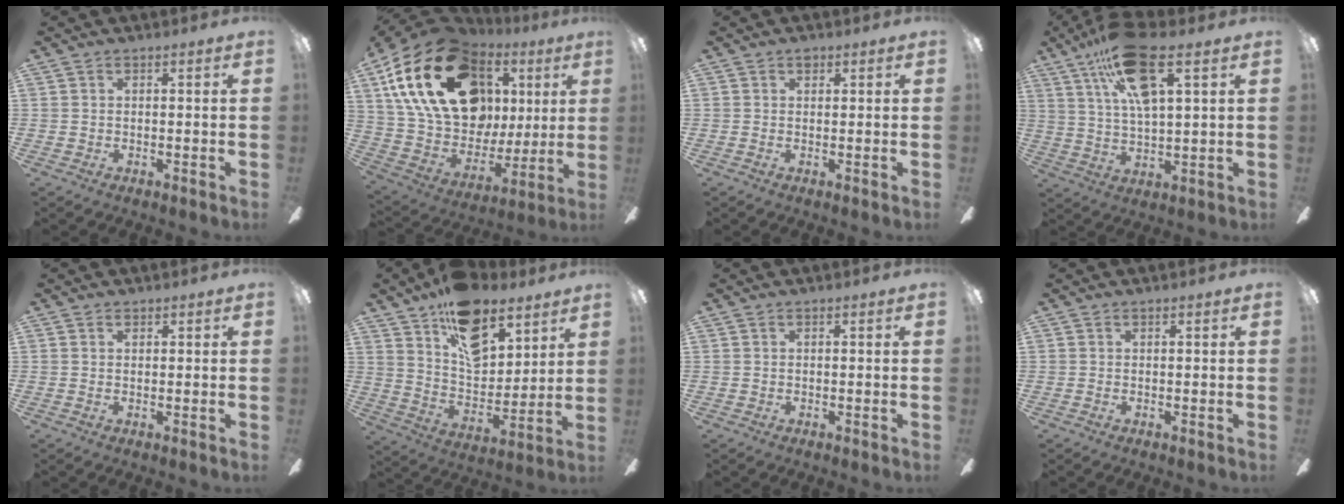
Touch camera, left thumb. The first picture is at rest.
{"total": 28.0, "force": [11.7, 17.6, 18.4], "torque": [-0.366, -0.046, 0.221]}
{"total": 1.2, "force": [0.7, 0.8, 0.5], "torque": [-0.004, 0.000, 0.011]}
{"total": 16.1, "force": [8.8, 5.2, 12.4], "torque": [-0.224, -0.019, 0.152]}
{"total": 0.8, "force": [0.5, 0.5, 0.4], "torque": [-0.009, 0.002, 0.009]}
{"total": 17.6, "force": [11.7, 9.6, 9.0], "torque": [-0.139, -0.063, 0.208]}
{"total": 0.0}
{"total": 0.0}